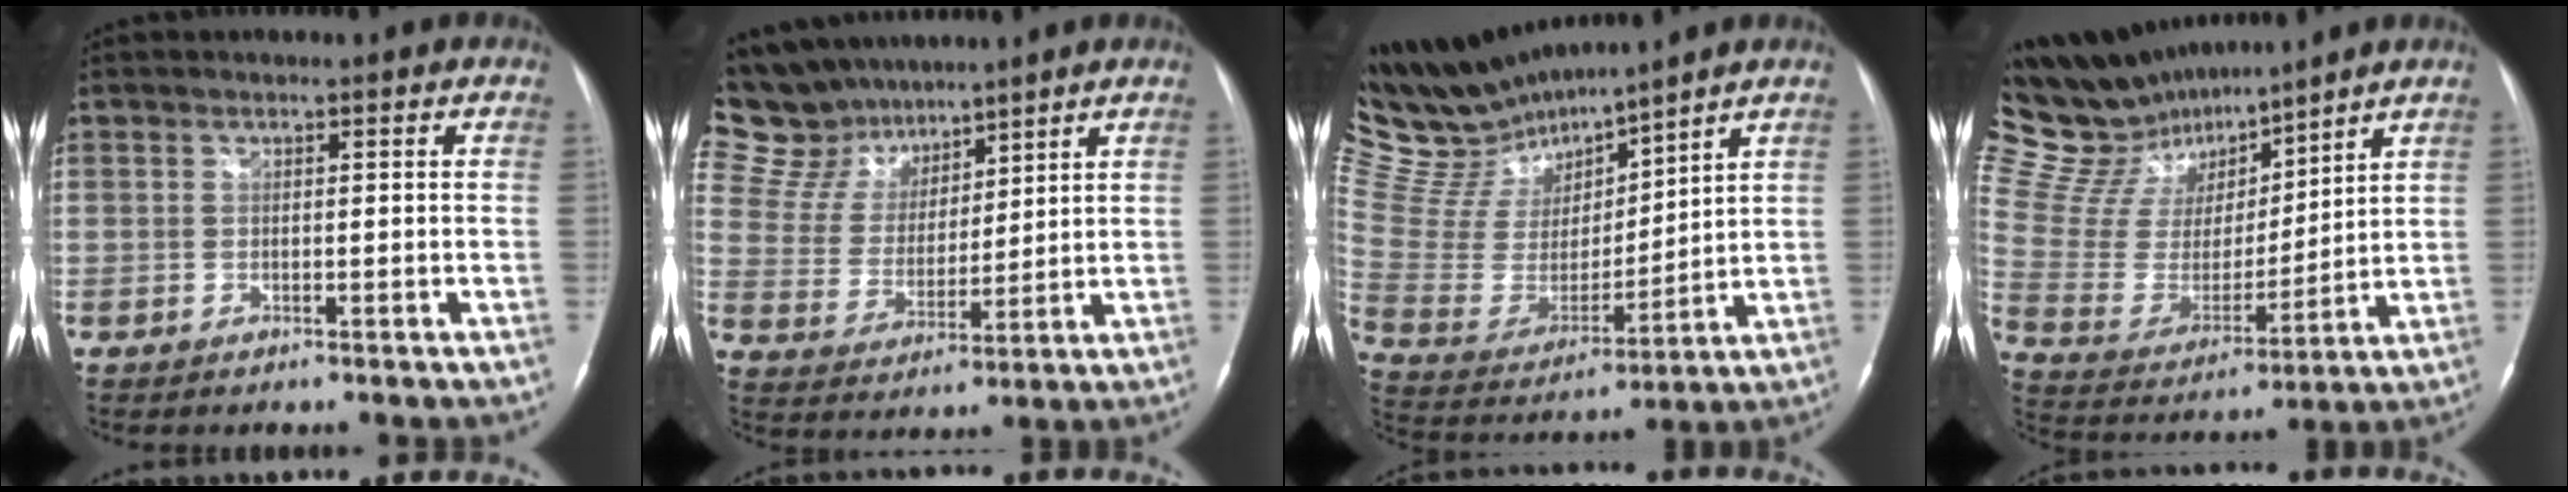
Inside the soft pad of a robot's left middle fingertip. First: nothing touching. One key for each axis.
{"total": 14.1, "fx": 12.3, "fy": 6.5, "fz": 2.3, "tx": -0.061, "ty": 0.024, "tz": 0.241}
{"total": 16.3, "fx": 15.2, "fy": 2.7, "fz": 5.2, "tx": -0.120, "ty": 0.000, "tz": 0.302}
{"total": 17.4, "fx": 15.3, "fy": 5.1, "fz": 6.5, "tx": -0.134, "ty": 0.016, "tz": 0.288}